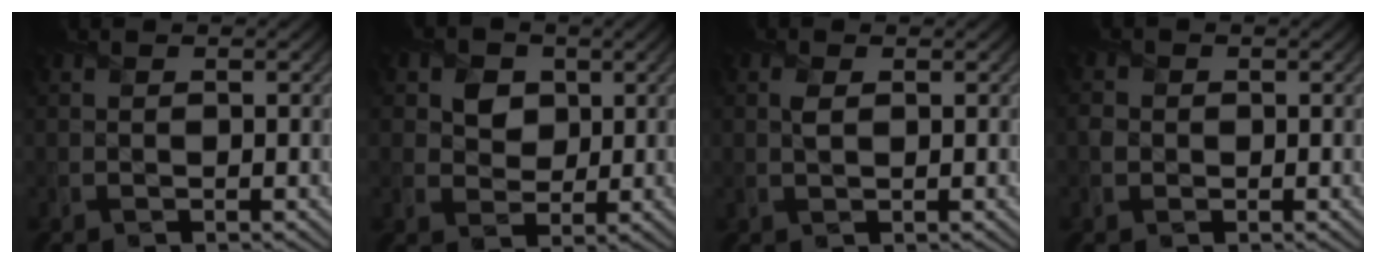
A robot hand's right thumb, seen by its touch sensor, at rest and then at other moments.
{"total": 4.7, "force": [1.5, 3.9, 2.1], "torque": [-0.051, -0.009, 0.014]}
{"total": 1.4, "force": [0.4, 0.7, 1.1], "torque": [-0.029, 0.001, 0.006]}
{"total": 1.6, "force": [-0.2, 1.6, 0.4], "torque": [-0.007, -0.005, -0.010]}